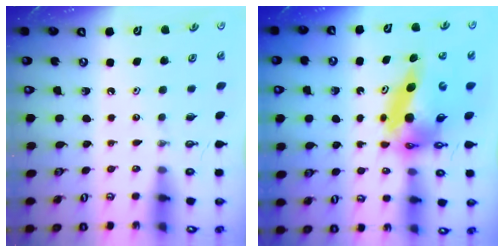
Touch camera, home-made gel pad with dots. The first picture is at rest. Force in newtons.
{"total": 11.9, "press": 11.8, "slide": 1.2}